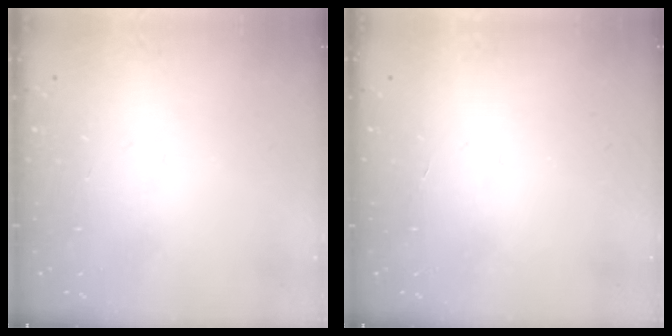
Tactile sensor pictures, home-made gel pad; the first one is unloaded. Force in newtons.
{"total": 1.8, "press": 1.8, "slide": 0.1}